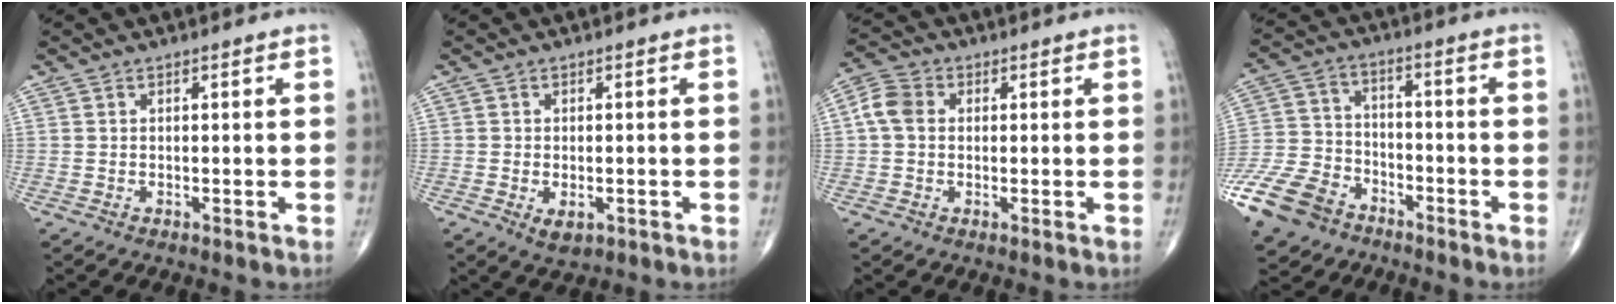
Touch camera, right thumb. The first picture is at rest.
{"total": 3.1, "force": [-1.0, 1.8, 2.3], "torque": [-0.034, 0.000, -0.008]}
{"total": 5.2, "force": [0.5, 4.1, 3.1], "torque": [-0.063, 0.016, 0.003]}
{"total": 11.5, "force": [-6.8, 7.4, 5.5], "torque": [-0.113, 0.016, -0.133]}